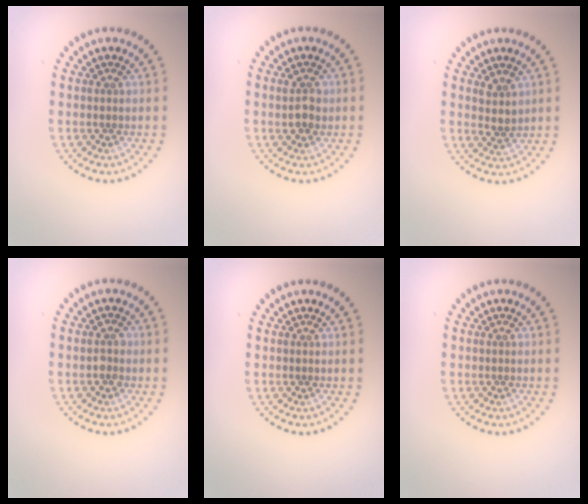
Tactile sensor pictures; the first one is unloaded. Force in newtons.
{"total": 1.9, "press": 1.8, "slide": 0.5}
{"total": 2.0, "press": 1.5, "slide": 1.3}
{"total": 1.3, "press": 1.3, "slide": 0.4}
{"total": 0.0}
{"total": 0.0}